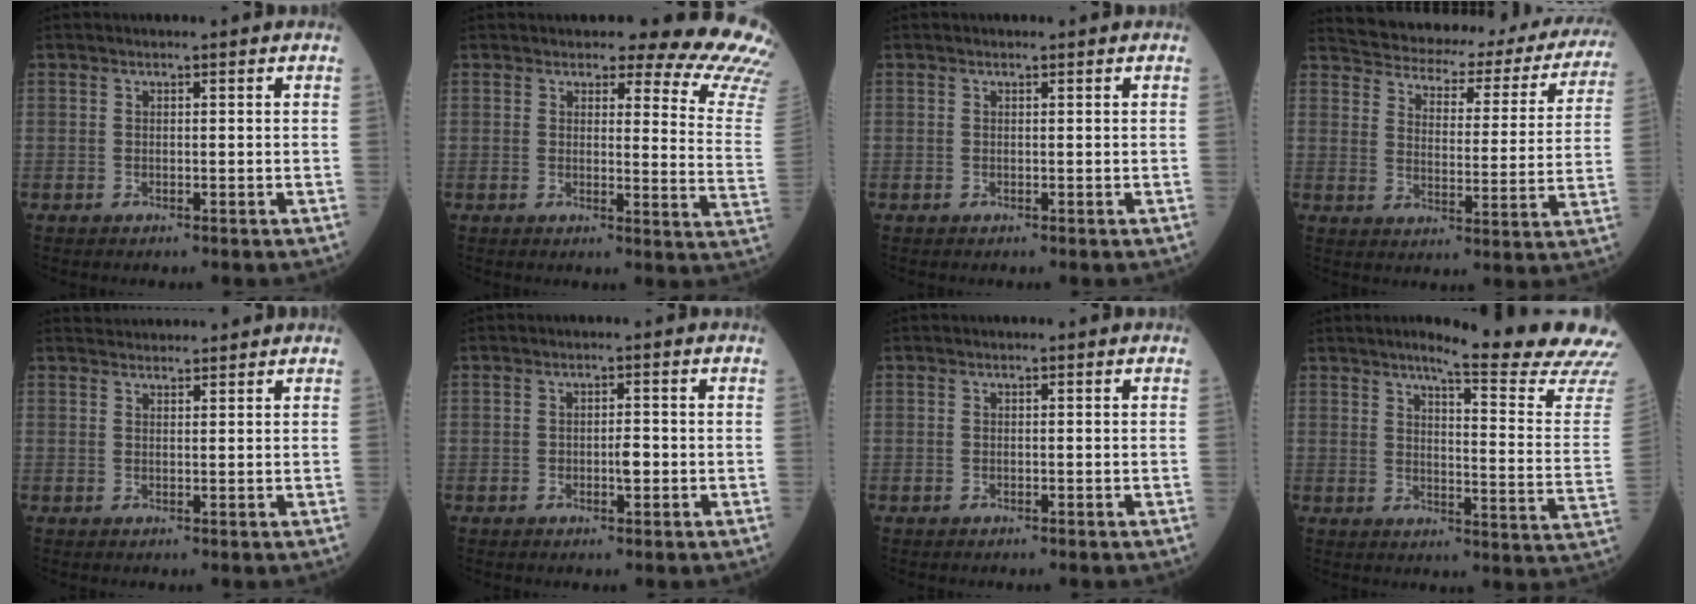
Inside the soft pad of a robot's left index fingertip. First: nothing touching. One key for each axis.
{"total": 16.0, "fx": 14.7, "fy": 1.8, "fz": 6.1, "tx": -0.054, "ty": -0.115, "tz": 0.135}
{"total": 0.0}
{"total": 25.6, "fx": 23.1, "fy": 7.1, "fz": 8.4, "tx": -0.126, "ty": -0.036, "tz": 0.273}
{"total": 3.9, "fx": 3.9, "fy": 0.3, "fz": 0.3, "tx": -0.010, "ty": 0.031, "tz": 0.065}
{"total": 1.8, "fx": -0.5, "fy": 0.6, "fz": 1.7, "tx": -0.027, "ty": 0.001, "tz": -0.007}
{"total": 0.0}
{"total": 18.3, "fx": 16.6, "fy": -1.8, "fz": 7.6, "tx": -0.106, "ty": -0.110, "tz": 0.189}